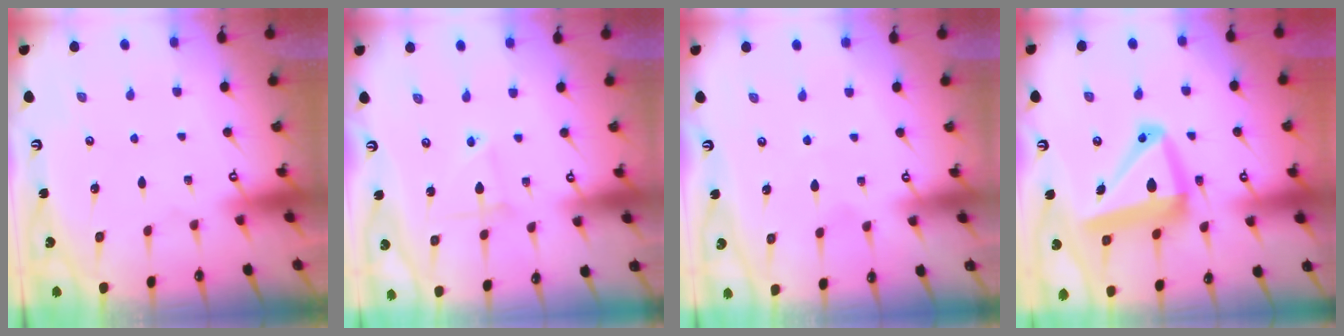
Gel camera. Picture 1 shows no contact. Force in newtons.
{"total": 2.8, "press": 2.8, "slide": 0.2}
{"total": 3.2, "press": 3.2, "slide": 0.4}
{"total": 15.3, "press": 15.1, "slide": 1.9}